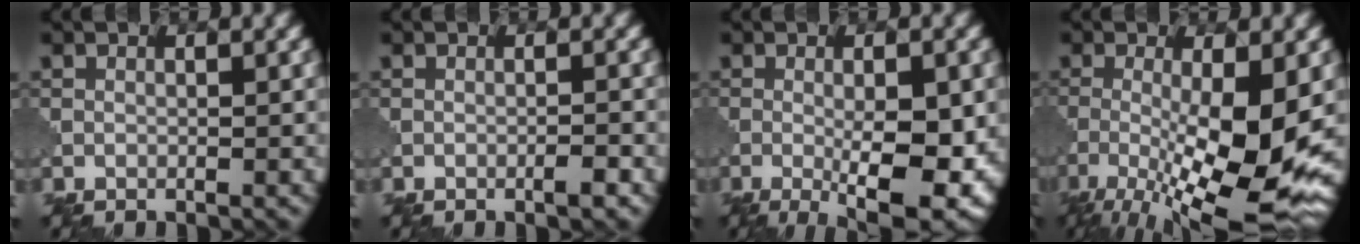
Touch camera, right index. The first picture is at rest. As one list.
[{"total": 1.1, "force": [-0.6, 0.1, 0.9], "torque": [-0.014, 0.003, -0.013]}, {"total": 9.2, "force": [-2.1, 2.7, 8.6], "torque": [-0.135, -0.018, -0.024]}, {"total": 11.2, "force": [-3.2, 2.8, 10.4], "torque": [-0.184, -0.020, -0.048]}]